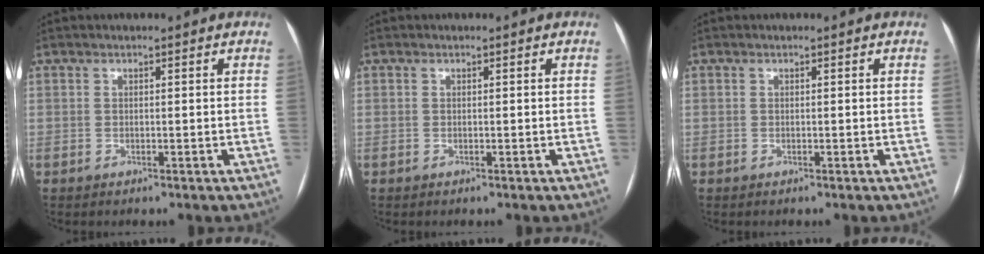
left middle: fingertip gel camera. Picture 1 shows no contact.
{"total": 0.0}
{"total": 0.0}